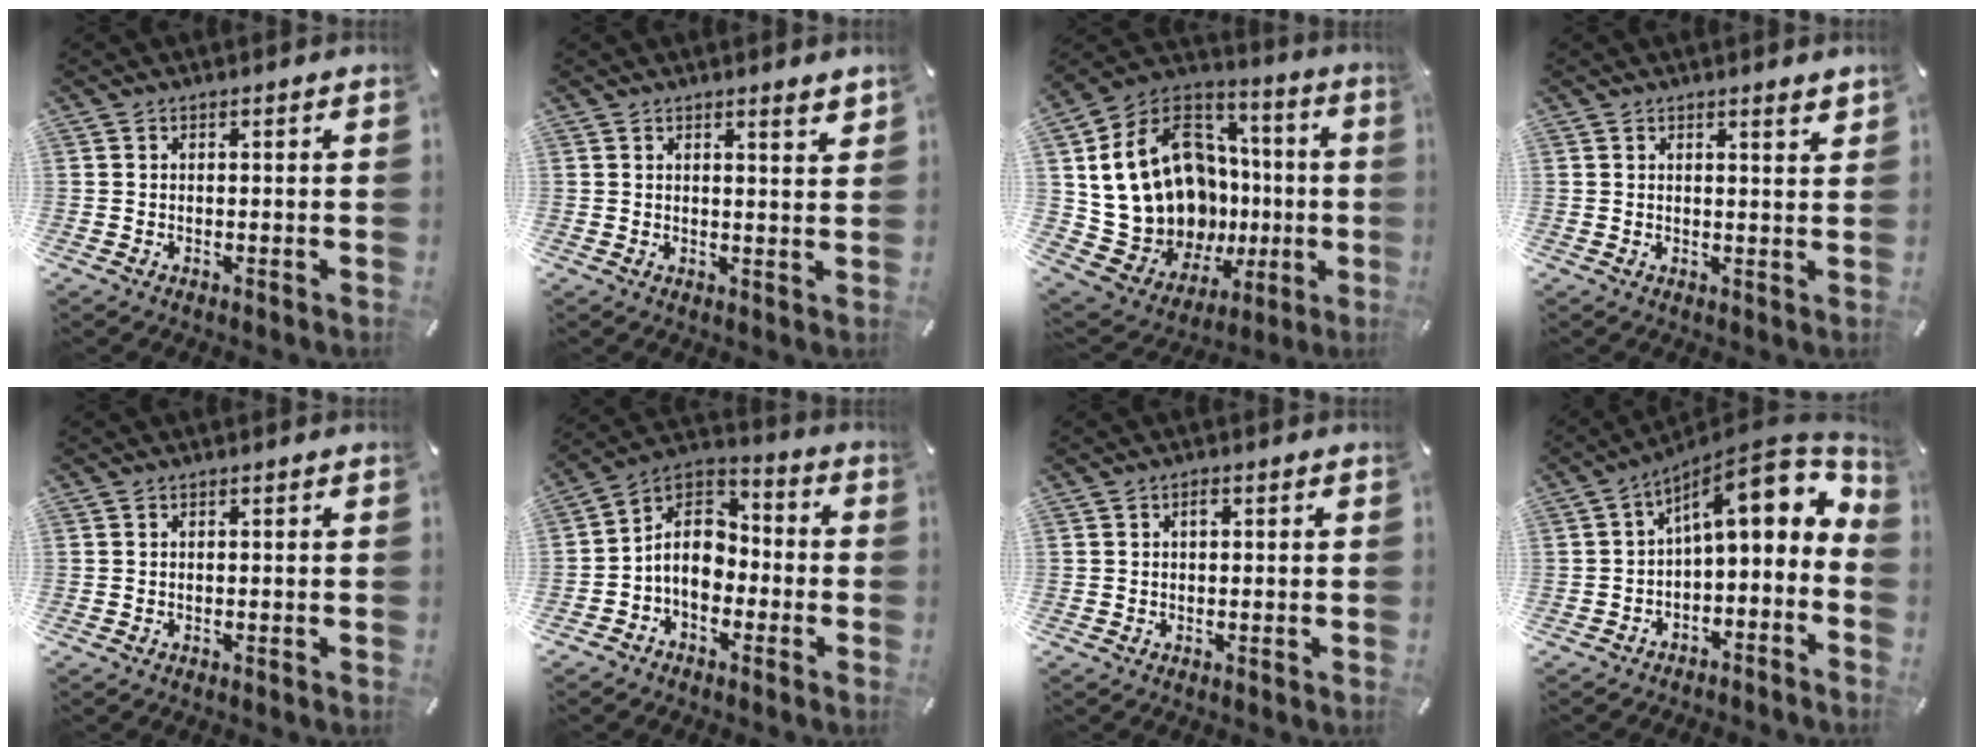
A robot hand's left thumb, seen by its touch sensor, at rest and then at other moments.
{"total": 2.9, "force": [2.3, 0.1, 1.8], "torque": [-0.022, -0.016, 0.037]}
{"total": 22.4, "force": [-0.3, 18.2, 13.1], "torque": [-0.269, -0.035, 0.042]}
{"total": 2.1, "force": [1.7, 0.0, 1.3], "torque": [-0.020, -0.009, 0.028]}
{"total": 0.0}
{"total": 9.7, "force": [-2.9, 7.5, 5.3], "torque": [-0.125, 0.012, -0.056]}
{"total": 1.0, "force": [0.2, 0.6, 0.8], "torque": [-0.008, 0.002, 0.001]}
{"total": 12.3, "force": [5.5, 4.7, 9.9], "torque": [-0.129, -0.057, 0.088]}